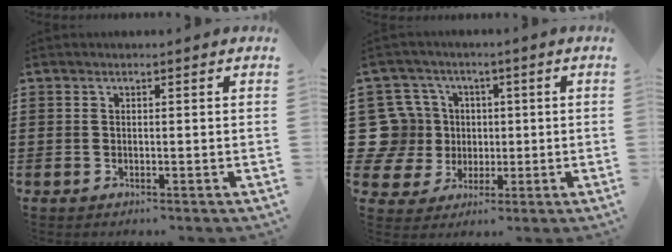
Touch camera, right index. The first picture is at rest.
{"total": 10.4, "force": [1.2, 9.9, 3.1], "torque": [-0.126, 0.011, 0.028]}